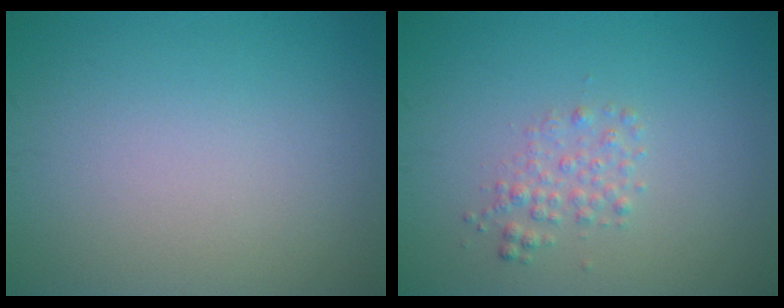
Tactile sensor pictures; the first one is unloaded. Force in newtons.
{"total": 1.6, "press": 1.6, "slide": 0.0}